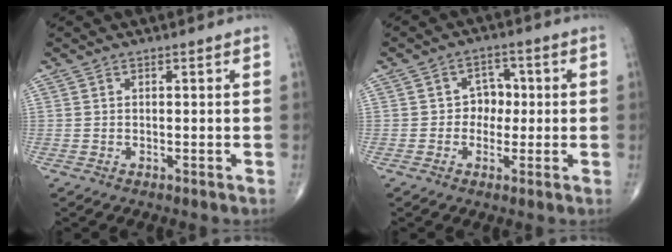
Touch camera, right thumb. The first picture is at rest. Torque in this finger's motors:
{"motor_torque": [-0.43, 0.59, -0.01, 0.09, 0.01]}